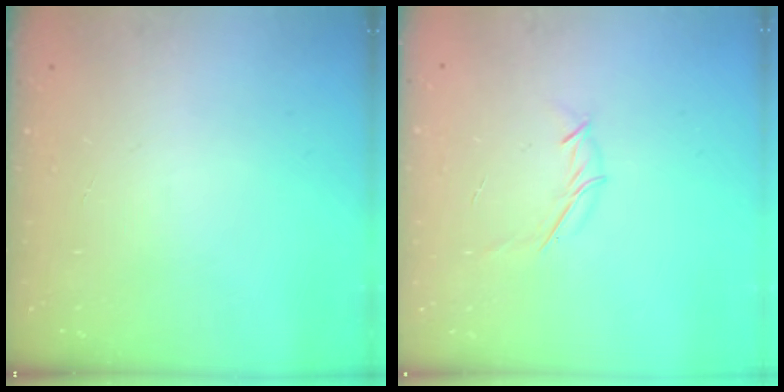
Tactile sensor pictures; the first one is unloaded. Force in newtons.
{"total": 3.9, "press": 3.8, "slide": 0.8}